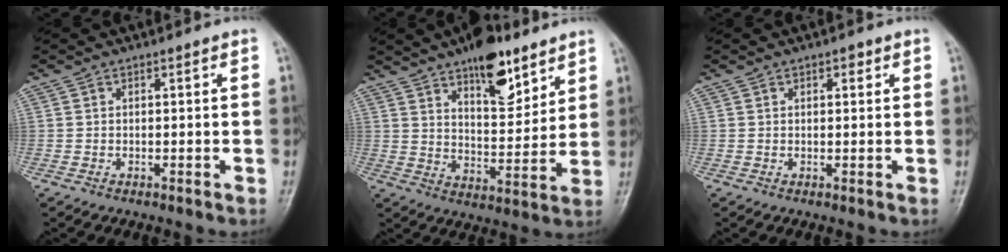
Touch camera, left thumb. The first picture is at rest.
{"total": 13.6, "force": [9.0, 5.6, 8.6], "torque": [-0.094, -0.056, 0.141]}
{"total": 1.5, "force": [0.8, 0.9, 0.9], "torque": [-0.003, -0.001, 0.009]}